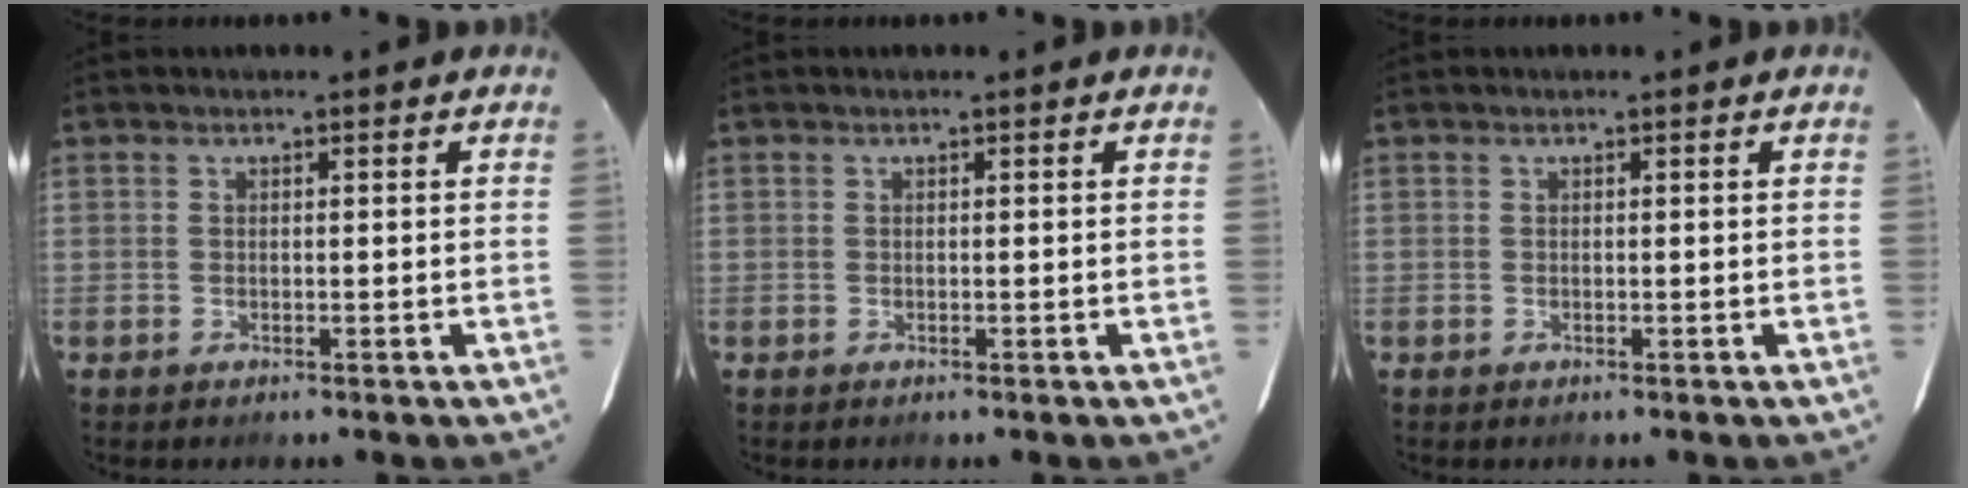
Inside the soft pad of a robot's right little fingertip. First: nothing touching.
{"total": 0.0}
{"total": 0.0}